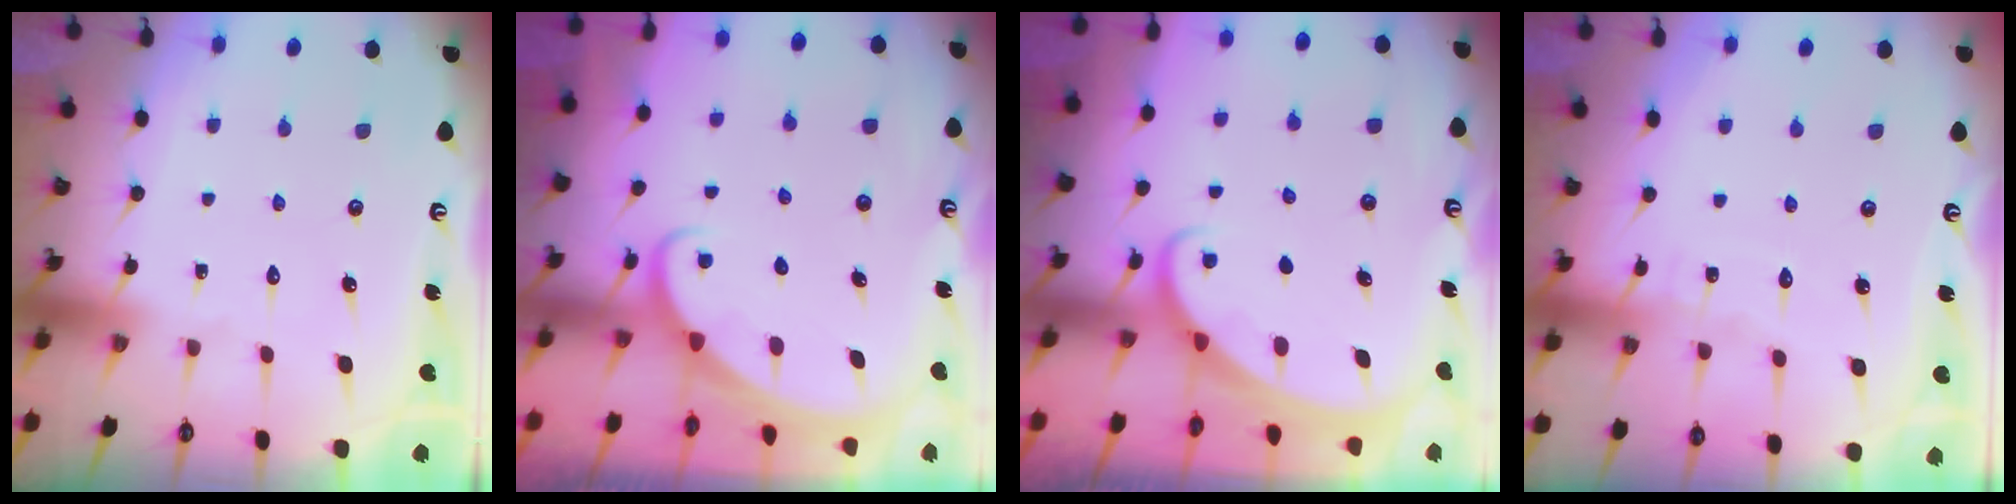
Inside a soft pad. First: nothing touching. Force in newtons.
{"total": 2.3, "press": 2.3, "slide": 0.3}
{"total": 1.7, "press": 1.7, "slide": 0.2}
{"total": 3.5, "press": 3.5, "slide": 0.4}